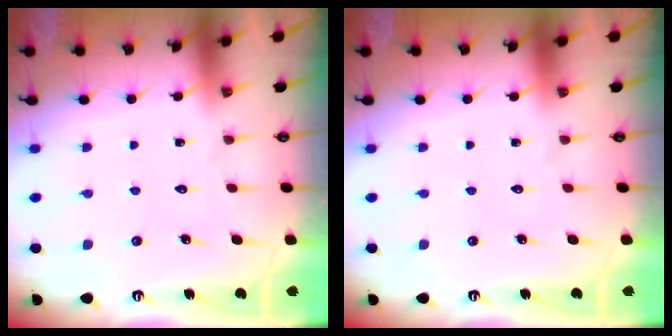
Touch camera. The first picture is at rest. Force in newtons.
{"total": 0.0}